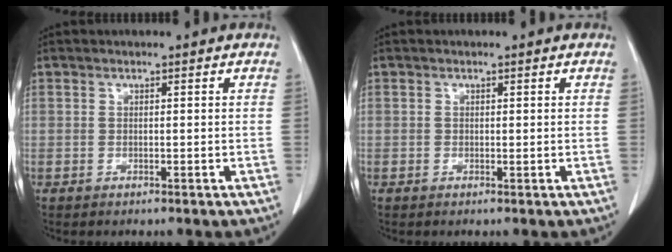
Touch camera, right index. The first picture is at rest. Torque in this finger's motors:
{"motor_torque": [-0.21, 0.13, -0.11, -0.01]}